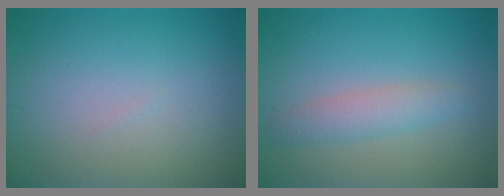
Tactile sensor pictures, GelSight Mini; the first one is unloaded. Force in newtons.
{"total": 2.5, "press": 2.5, "slide": 0.2}